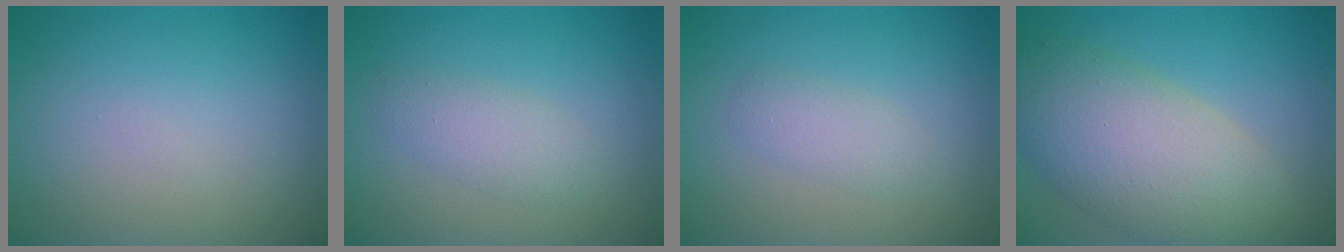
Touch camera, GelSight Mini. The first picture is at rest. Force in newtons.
{"total": 2.3, "press": 2.3, "slide": 0.1}
{"total": 2.4, "press": 2.4, "slide": 0.2}
{"total": 9.6, "press": 9.6, "slide": 0.6}